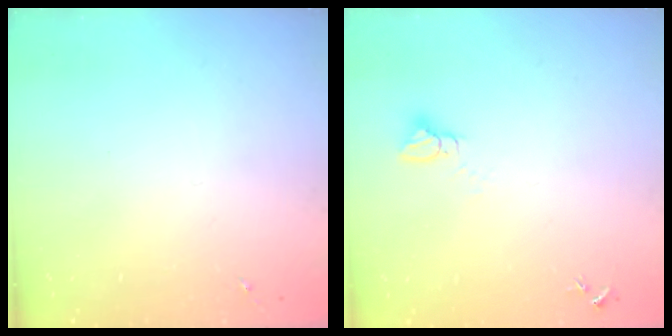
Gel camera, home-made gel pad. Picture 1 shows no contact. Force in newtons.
{"total": 2.8, "press": 2.8, "slide": 0.1}